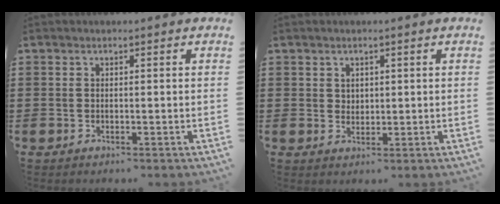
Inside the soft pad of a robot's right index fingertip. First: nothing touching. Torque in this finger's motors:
{"motor_torque": [-0.49, 0.72, -0.05, -0.01]}